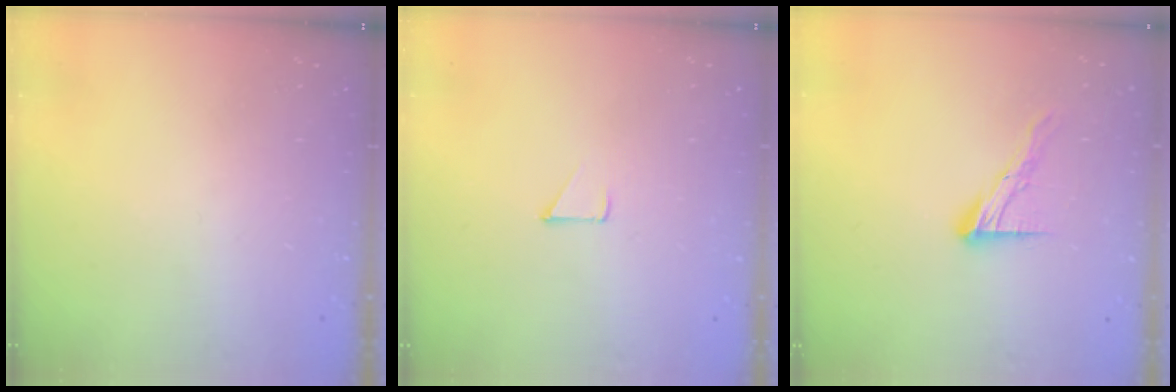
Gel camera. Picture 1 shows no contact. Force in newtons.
{"total": 3.8, "press": 3.8, "slide": 0.4}
{"total": 10.4, "press": 10.3, "slide": 0.9}